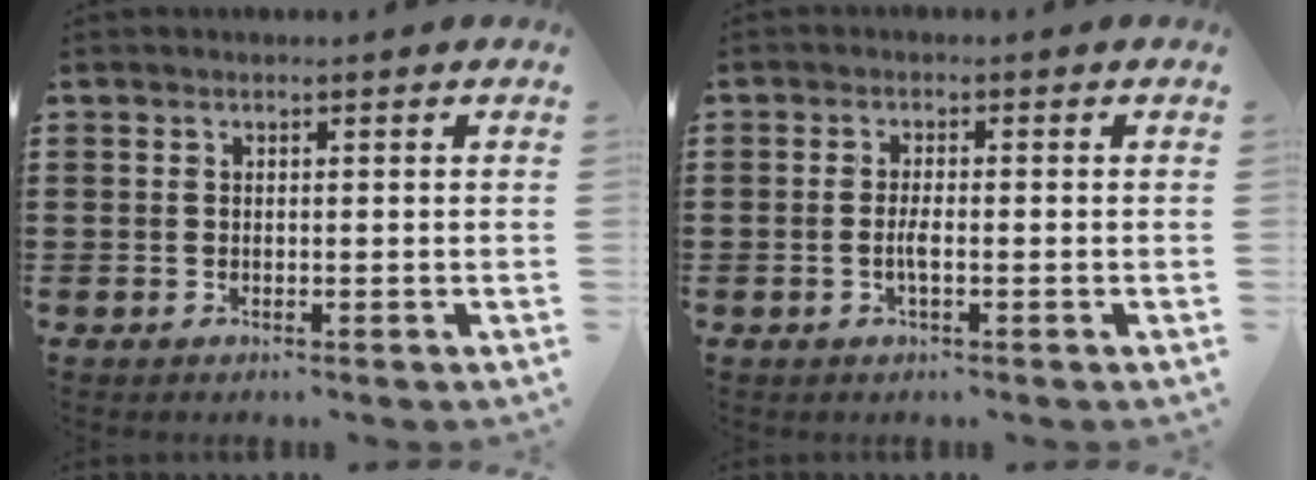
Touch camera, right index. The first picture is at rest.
{"total": 2.4, "force": [-0.6, 0.5, 2.3], "torque": [-0.050, -0.002, -0.013]}